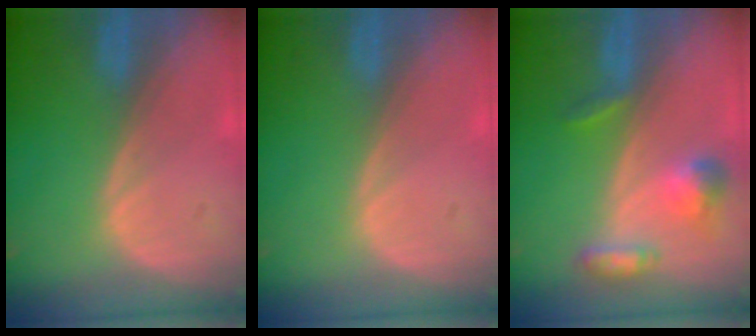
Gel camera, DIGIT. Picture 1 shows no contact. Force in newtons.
{"total": 0.0}
{"total": 5.7, "press": 5.3, "slide": 2.1}